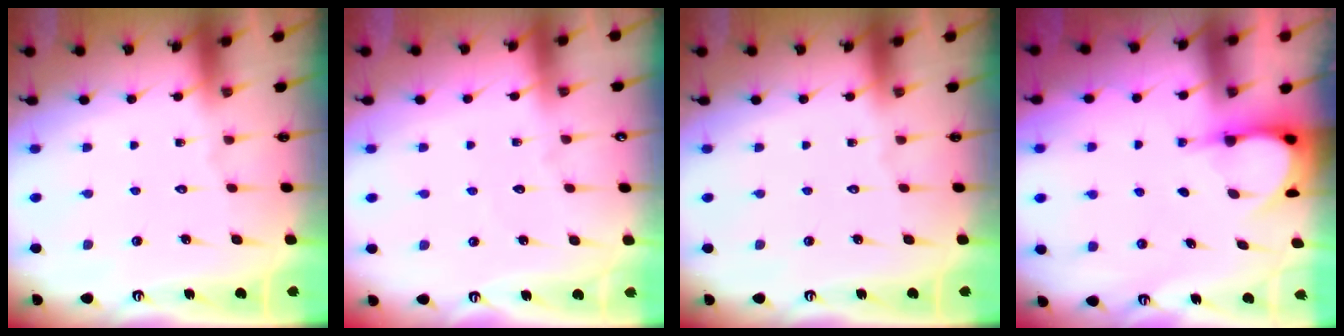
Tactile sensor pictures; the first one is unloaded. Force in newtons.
{"total": 2.4, "press": 2.4, "slide": 0.2}
{"total": 0.0}
{"total": 4.0, "press": 4.0, "slide": 0.3}